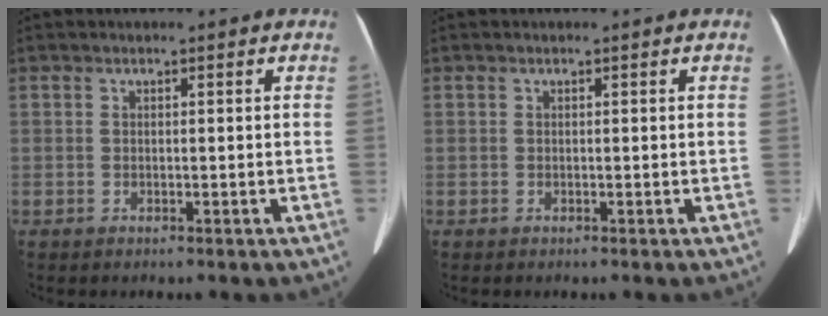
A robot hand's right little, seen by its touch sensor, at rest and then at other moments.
{"total": 0.0}